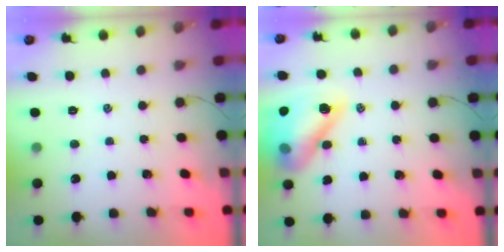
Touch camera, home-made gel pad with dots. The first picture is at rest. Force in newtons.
{"total": 15.5, "press": 15.0, "slide": 3.7}